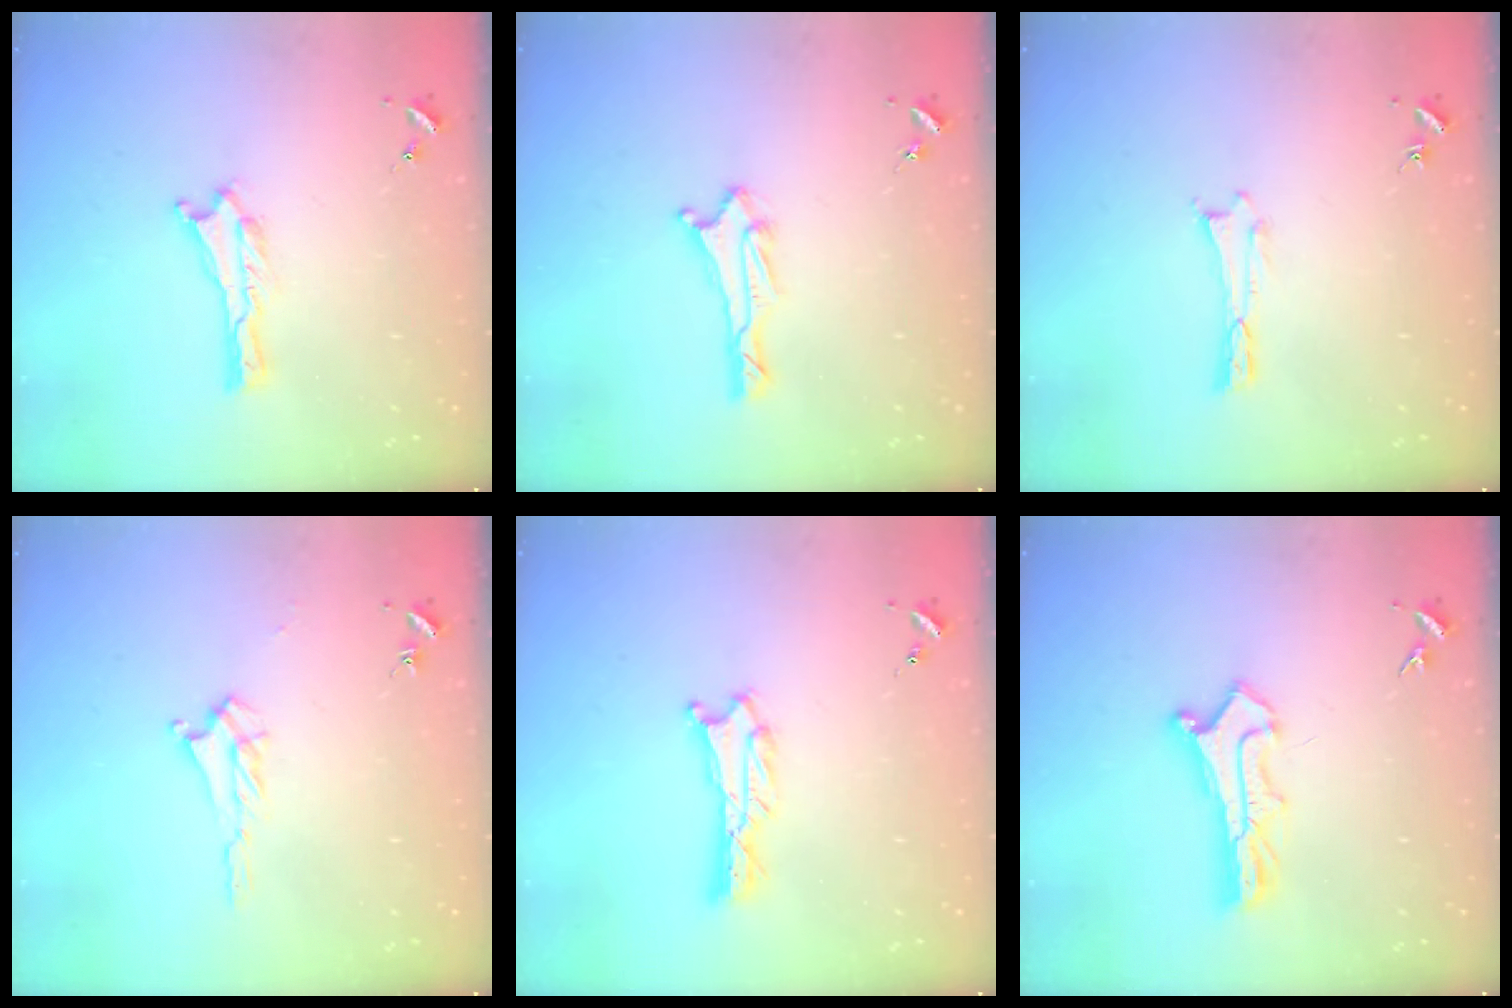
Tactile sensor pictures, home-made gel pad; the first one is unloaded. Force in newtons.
{"total": 2.0, "press": 1.8, "slide": 0.8}
{"total": 0.0}
{"total": 2.4, "press": 2.4, "slide": 0.4}
{"total": 0.7, "press": 0.7, "slide": 0.1}
{"total": 2.9, "press": 2.9, "slide": 0.3}